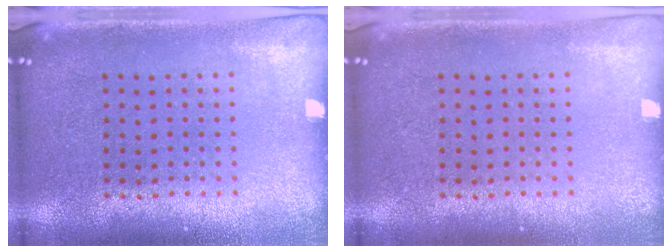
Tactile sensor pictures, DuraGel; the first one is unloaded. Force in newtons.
{"total": 0.0}